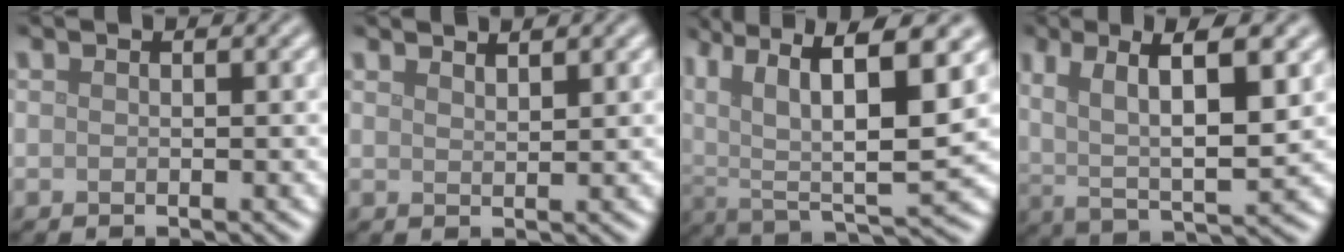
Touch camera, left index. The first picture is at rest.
{"total": 2.0, "force": [1.8, 0.4, 0.7], "torque": [-0.001, 0.006, 0.020]}
{"total": 13.0, "force": [5.8, 4.6, 10.7], "torque": [-0.196, 0.013, 0.098]}
{"total": 9.1, "force": [2.9, 3.1, 8.0], "torque": [-0.153, 0.001, 0.051]}